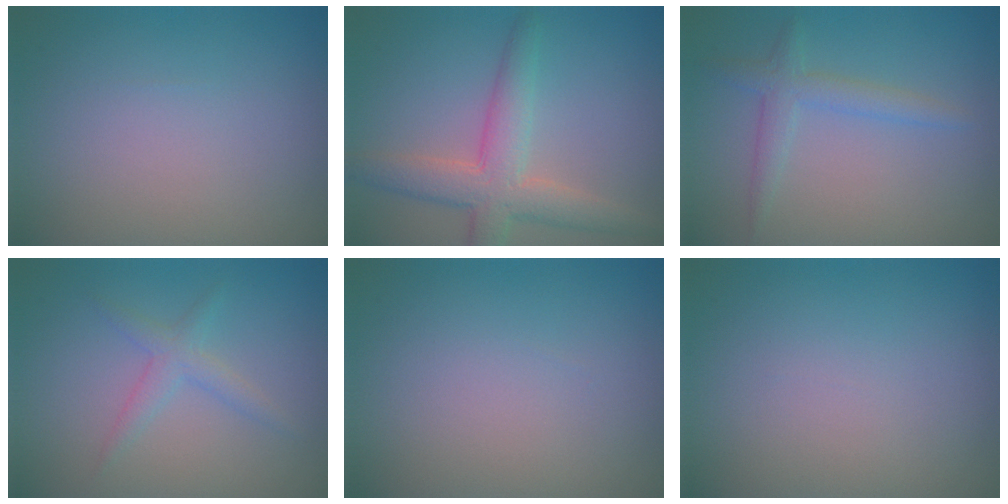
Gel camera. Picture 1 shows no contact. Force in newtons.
{"total": 4.8, "press": 4.8, "slide": 0.4}
{"total": 2.3, "press": 2.3, "slide": 0.1}
{"total": 1.8, "press": 1.8, "slide": 0.1}
{"total": 0.0}
{"total": 0.0}